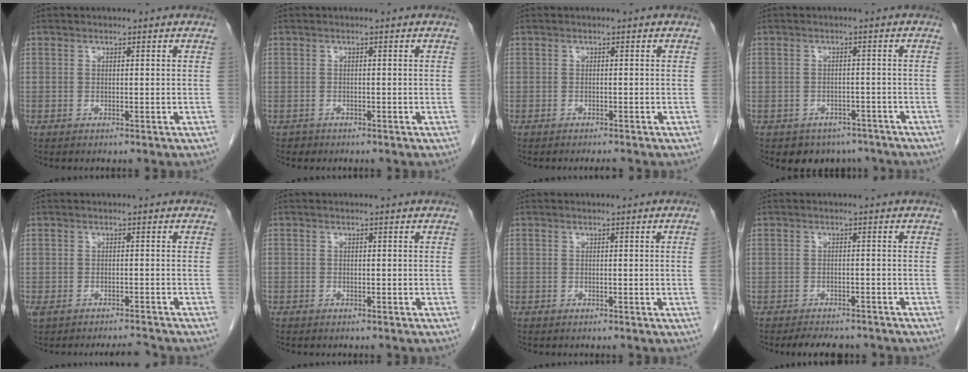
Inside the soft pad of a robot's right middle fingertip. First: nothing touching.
{"total": 0.5, "force": [-0.4, 0.3, -0.1], "torque": [-0.006, 0.002, -0.007]}
{"total": 1.6, "force": [-1.5, 0.1, 0.7], "torque": [-0.010, -0.003, -0.019]}
{"total": 5.4, "force": [-4.2, 3.4, 0.5], "torque": [0.003, 0.011, -0.052]}
{"total": 4.7, "force": [-4.3, 0.7, 1.7], "torque": [-0.039, 0.001, -0.069]}
{"total": 0.6, "force": [-0.5, 0.4, 0.1], "torque": [-0.007, 0.003, -0.010]}
{"total": 1.2, "force": [-0.2, -0.5, 1.0], "torque": [-0.005, 0.002, -0.006]}
{"total": 6.5, "force": [-5.7, 2.1, 2.2], "torque": [-0.030, -0.002, -0.076]}